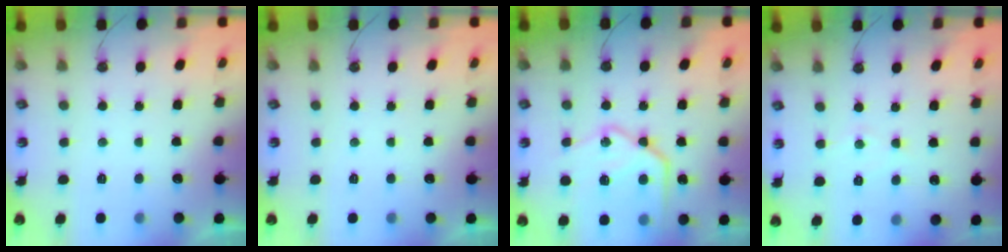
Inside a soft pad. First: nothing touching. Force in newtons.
{"total": 0.0}
{"total": 20.8, "press": 20.7, "slide": 1.9}
{"total": 5.2, "press": 5.2, "slide": 0.5}